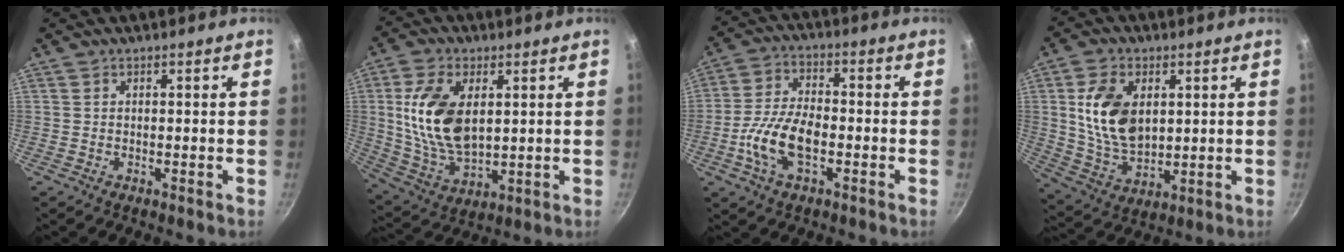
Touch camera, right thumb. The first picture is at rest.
{"total": 15.0, "force": [2.8, 8.8, 11.9], "torque": [-0.214, -0.016, 0.063]}
{"total": 10.8, "force": [-3.1, 5.5, 8.8], "torque": [-0.167, 0.026, -0.069]}
{"total": 13.3, "force": [2.7, 8.6, 9.8], "torque": [-0.164, -0.018, 0.061]}